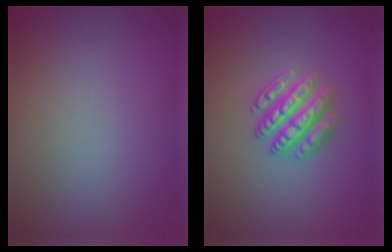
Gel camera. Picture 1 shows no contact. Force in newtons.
{"total": 4.5, "press": 4.4, "slide": 0.8}